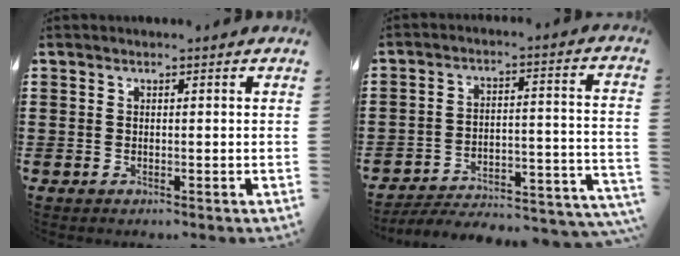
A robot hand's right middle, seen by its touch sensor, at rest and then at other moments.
{"total": 4.3, "force": [-3.9, 1.0, 1.4], "torque": [-0.025, -0.002, -0.083]}